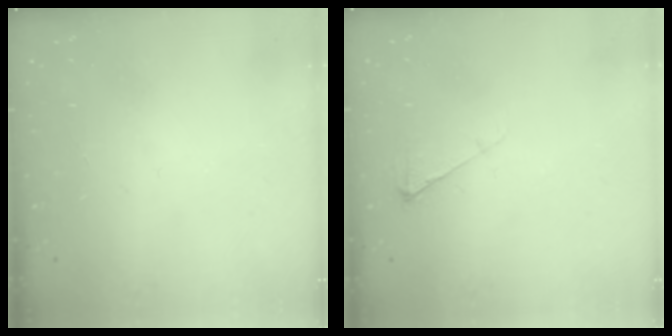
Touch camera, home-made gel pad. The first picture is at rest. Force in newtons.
{"total": 4.9, "press": 4.8, "slide": 0.9}